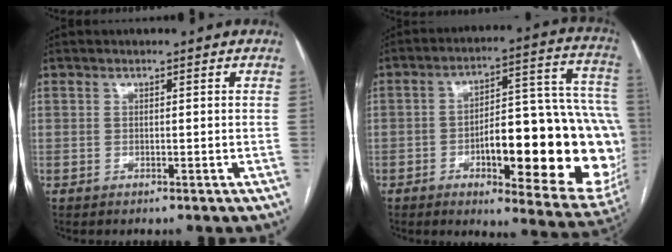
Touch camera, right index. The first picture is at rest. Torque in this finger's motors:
{"motor_torque": [1.57, -0.56, 0.75, 0.21]}